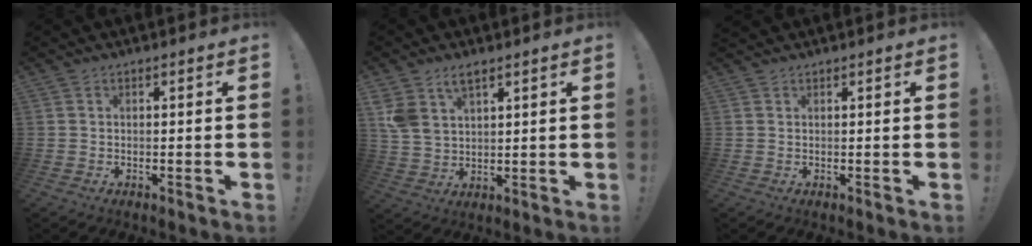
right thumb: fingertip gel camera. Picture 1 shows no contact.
{"total": 7.8, "force": [4.7, 4.4, 4.4], "torque": [-0.086, -0.011, 0.095]}
{"total": 0.7, "force": [0.6, 0.1, 0.0], "torque": [0.001, -0.002, 0.012]}